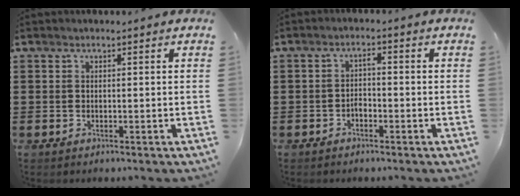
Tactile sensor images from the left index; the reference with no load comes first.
{"total": 1.7, "force": [-1.0, 0.7, 1.2], "torque": [-0.027, 0.004, -0.020]}